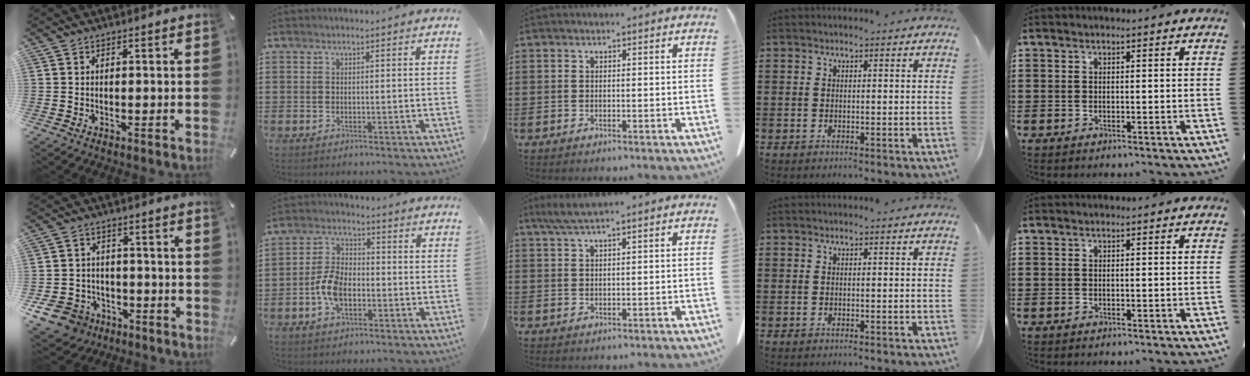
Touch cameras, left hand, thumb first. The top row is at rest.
{"thumb": {"total": 9.4, "force": [-5.0, 7.5, 2.7], "torque": [-0.076, 0.039, -0.091]}, "index": {"total": 6.6, "force": [-2.0, 3.9, 5.0], "torque": [-0.121, 0.002, -0.043]}, "middle": {"total": 2.6, "force": [1.9, 0.0, 1.8], "torque": [-0.038, -0.001, 0.037]}}